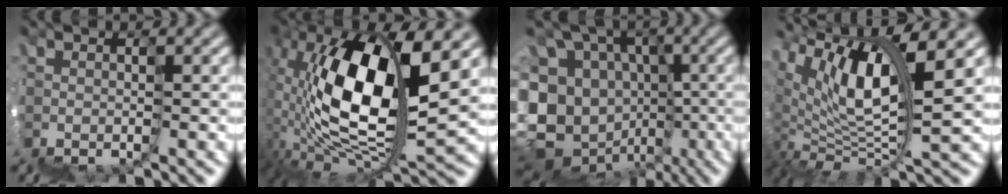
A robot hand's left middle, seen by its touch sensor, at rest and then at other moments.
{"total": 8.9, "force": [2.3, 2.2, 8.4], "torque": [-0.152, 0.027, 0.035]}
{"total": 9.1, "force": [-2.0, 8.5, 2.6], "torque": [-0.084, 0.028, -0.024]}
{"total": 7.5, "force": [5.9, 0.1, 4.6], "torque": [-0.107, 0.015, 0.120]}